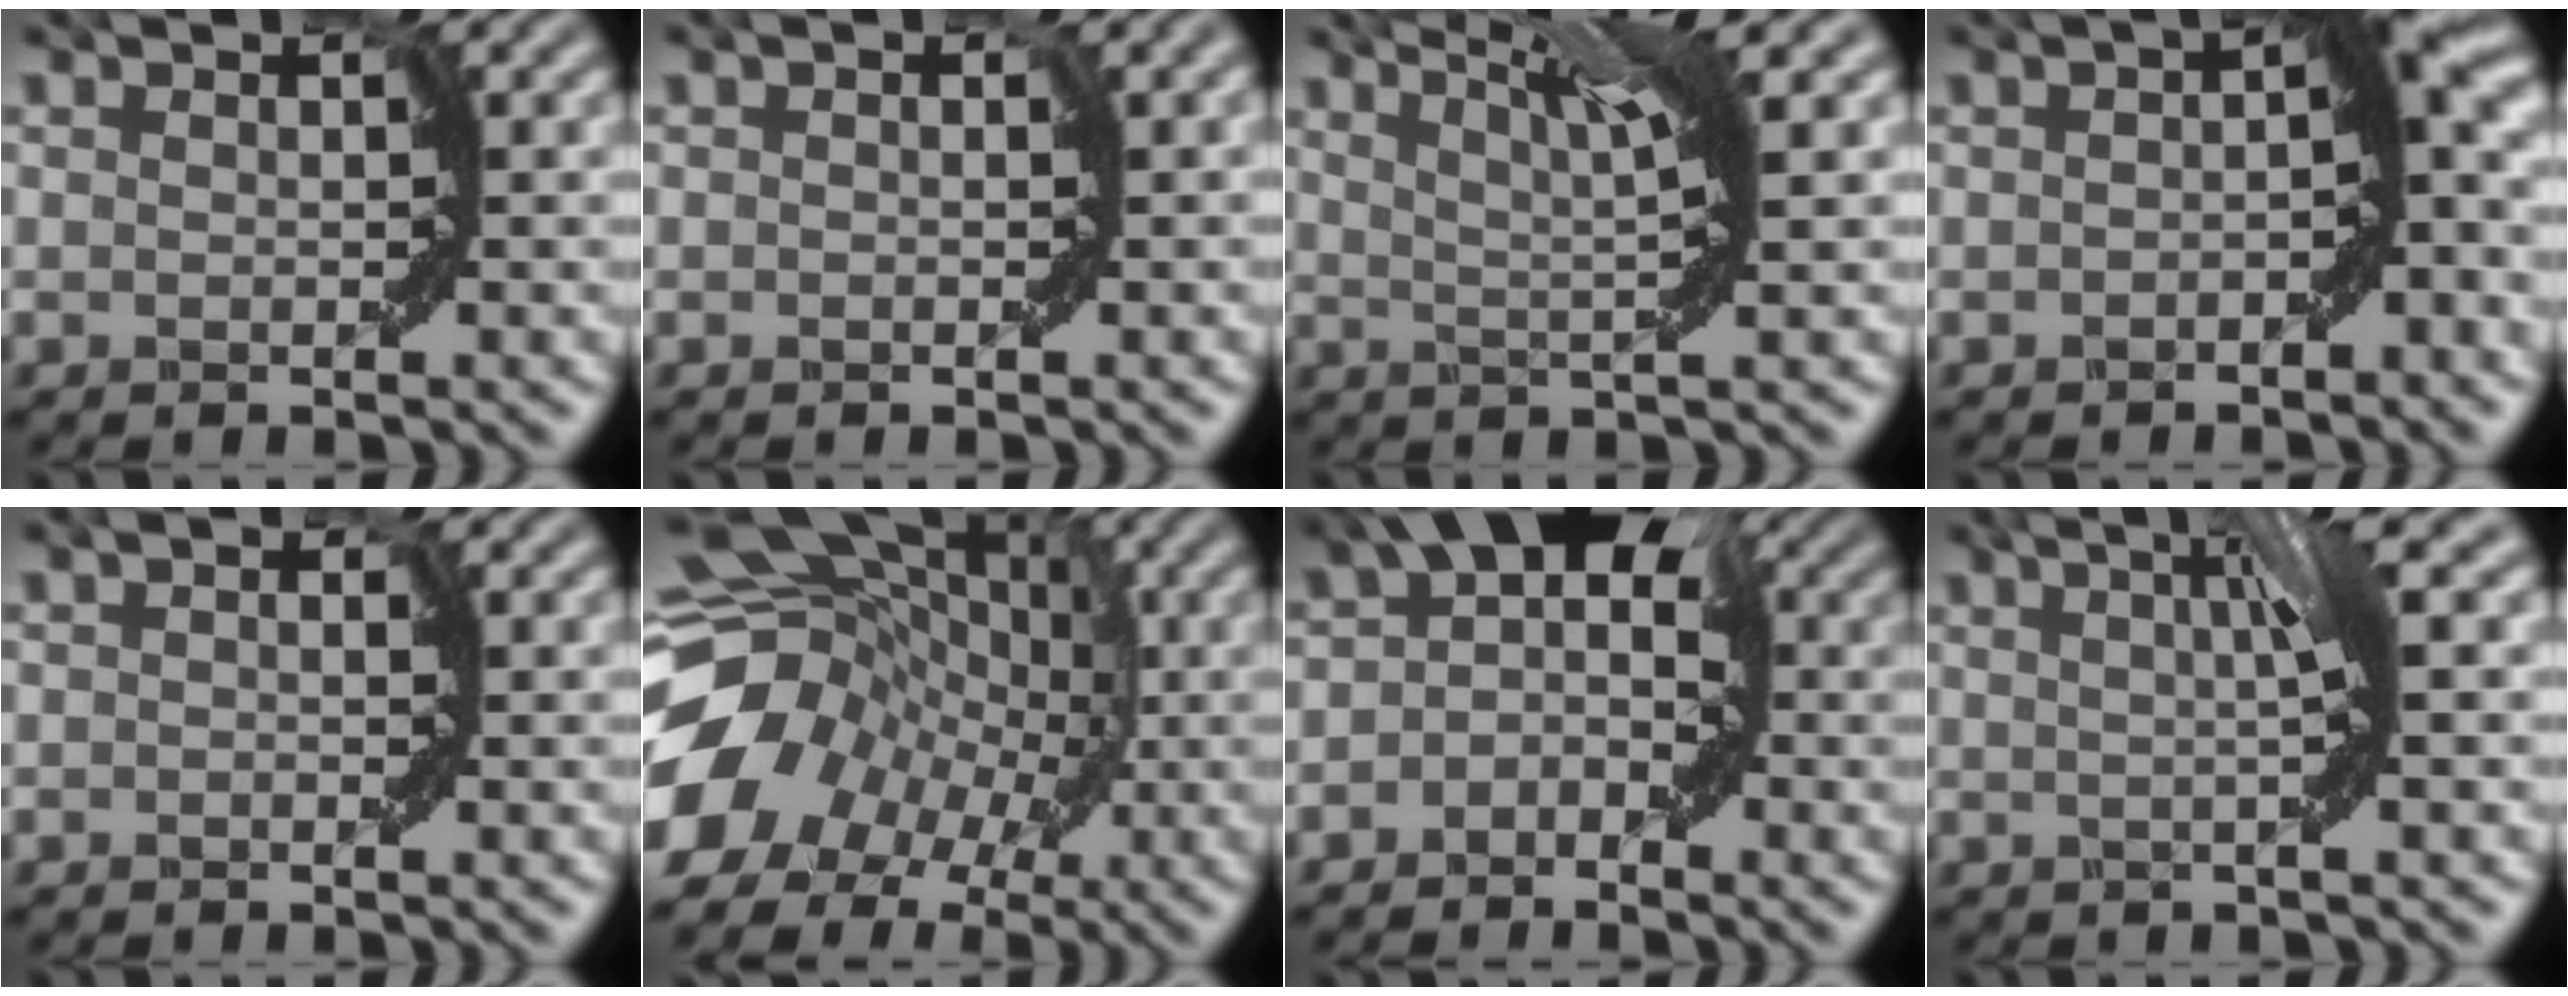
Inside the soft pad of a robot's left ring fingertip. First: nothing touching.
{"total": 0.8, "force": [-0.1, 0.5, 0.6], "torque": [-0.007, -0.002, -0.007]}
{"total": 3.8, "force": [2.4, -0.3, 3.0], "torque": [-0.038, 0.004, 0.034]}
{"total": 6.8, "force": [-0.7, 2.4, 6.4], "torque": [-0.079, 0.013, -0.028]}
{"total": 0.6, "force": [-0.1, 0.5, 0.3], "torque": [0.007, 0.000, -0.008]}
{"total": 12.0, "force": [-2.1, 9.8, 6.5], "torque": [-0.128, -0.004, -0.042]}
{"total": 6.1, "force": [0.7, 4.0, 4.6], "torque": [-0.034, 0.022, -0.009]}
{"total": 3.1, "force": [0.8, -0.3, 3.0], "torque": [-0.041, 0.001, 0.011]}